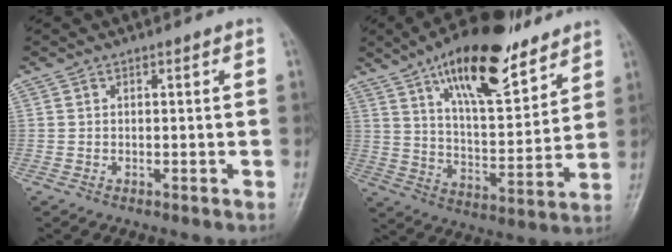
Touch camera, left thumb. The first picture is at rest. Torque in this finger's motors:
{"motor_torque": [0.26, 0.16, 1.65, -1.12, 0.24]}